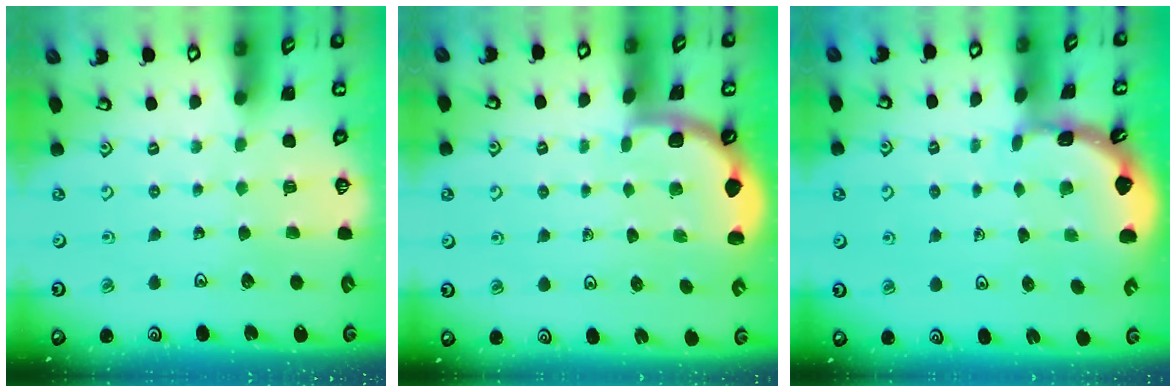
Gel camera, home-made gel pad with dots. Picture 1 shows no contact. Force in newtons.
{"total": 1.9, "press": 1.9, "slide": 0.0}
{"total": 1.8, "press": 1.8, "slide": 0.1}